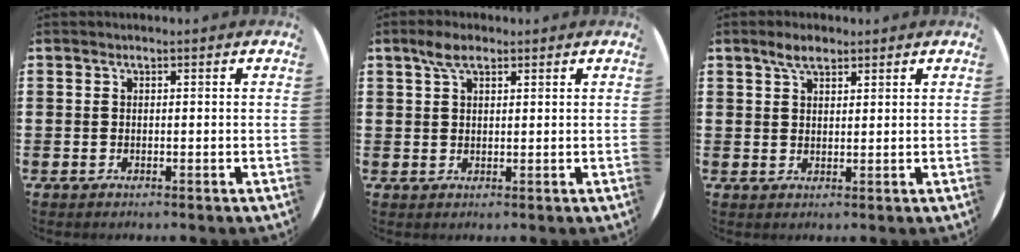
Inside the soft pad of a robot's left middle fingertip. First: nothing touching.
{"total": 3.5, "force": [2.3, 1.6, 2.1], "torque": [-0.038, 0.005, 0.040]}
{"total": 3.3, "force": [2.5, 1.3, 1.7], "torque": [-0.028, 0.004, 0.043]}